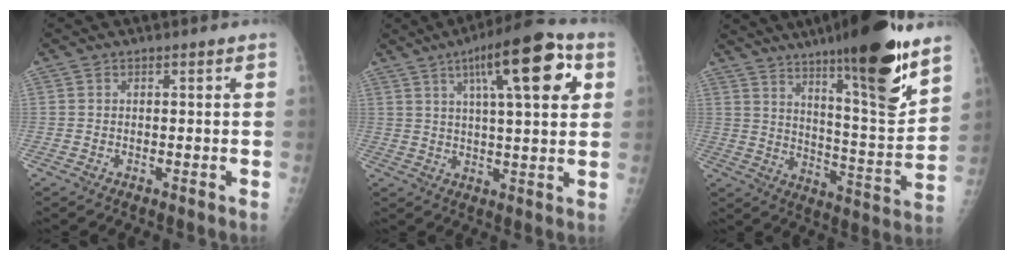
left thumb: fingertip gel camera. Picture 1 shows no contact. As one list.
[{"total": 16.4, "force": [6.5, 4.4, 14.3], "torque": [-0.192, -0.005, 0.093]}, {"total": 21.7, "force": [14.0, 3.4, 16.2], "torque": [-0.221, -0.080, 0.221]}]